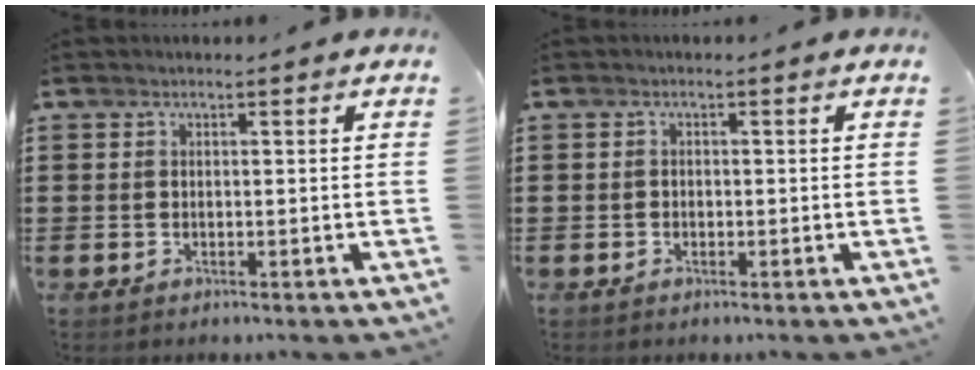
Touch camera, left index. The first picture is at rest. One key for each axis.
{"total": 0.7, "fx": -0.3, "fy": 0.5, "fz": 0.2, "tx": -0.006, "ty": 0.001, "tz": -0.007}